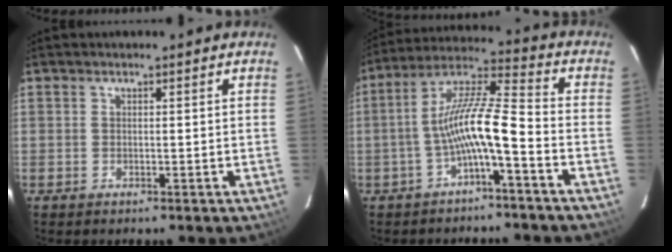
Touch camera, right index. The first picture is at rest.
{"total": 10.2, "force": [-3.8, 1.2, 9.4], "torque": [-0.200, 0.018, -0.070]}